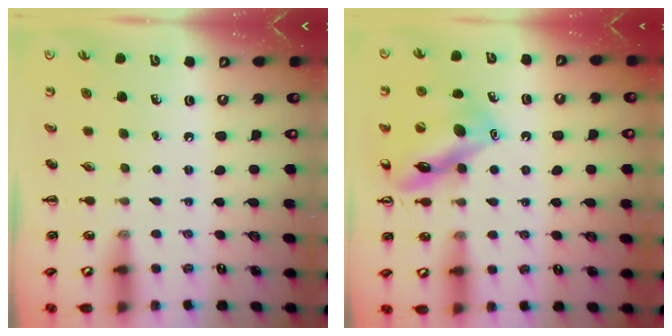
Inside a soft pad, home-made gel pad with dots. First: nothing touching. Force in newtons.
{"total": 14.8, "press": 14.7, "slide": 1.8}